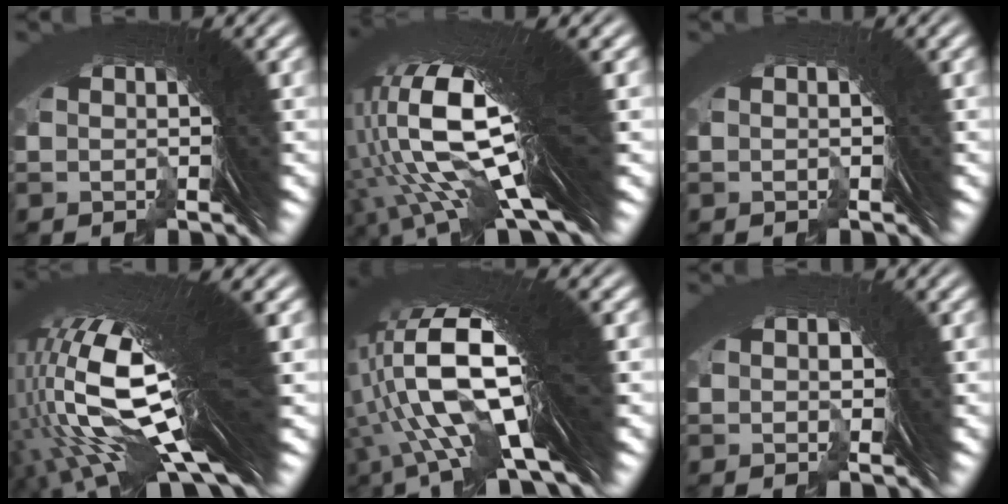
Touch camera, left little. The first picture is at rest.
{"total": 19.0, "force": [4.9, 6.1, 17.3], "torque": [-0.278, 0.028, 0.070]}
{"total": 0.6, "force": [-0.2, -0.2, -0.5], "torque": [0.007, 0.005, -0.006]}
{"total": 20.2, "force": [3.1, 6.0, 19.0], "torque": [-0.303, 0.022, 0.053]}
{"total": 12.7, "force": [3.1, 3.9, 11.7], "torque": [-0.182, 0.035, 0.023]}
{"total": 0.8, "force": [-0.5, 0.6, -0.2], "torque": [0.004, 0.001, -0.009]}